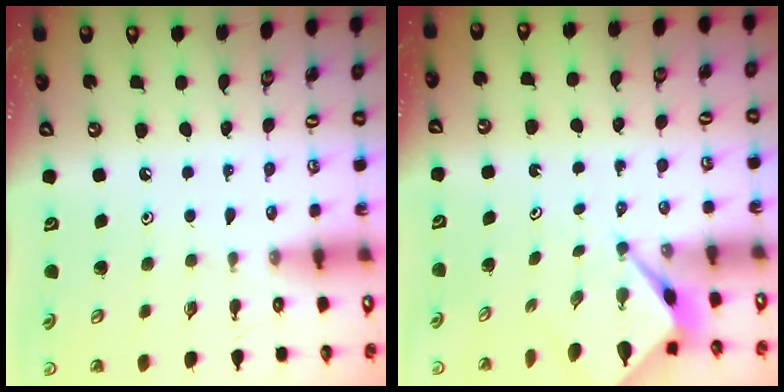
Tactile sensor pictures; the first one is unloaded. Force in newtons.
{"total": 2.5, "press": 2.5, "slide": 0.2}